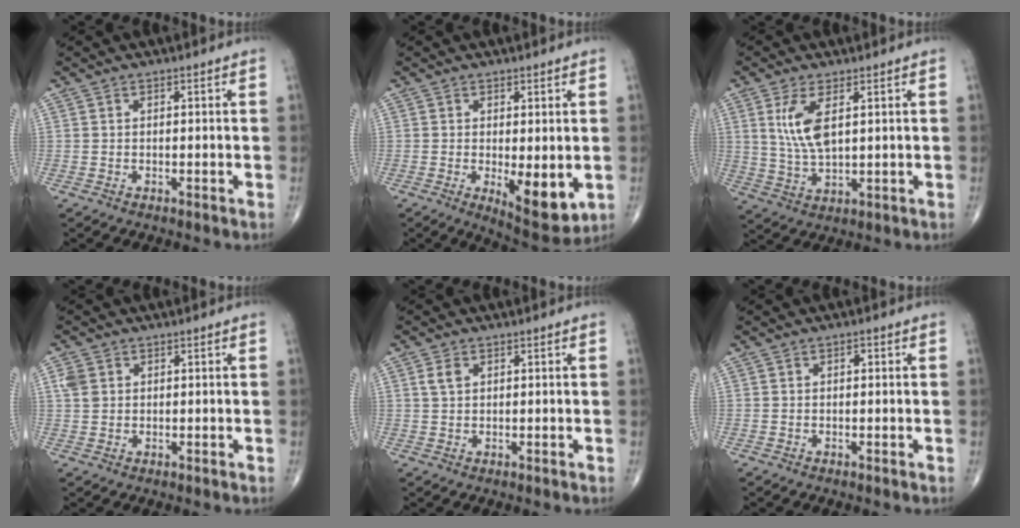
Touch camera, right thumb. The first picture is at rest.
{"total": 8.6, "force": [-1.5, 3.3, 7.8], "torque": [-0.101, -0.024, -0.013]}
{"total": 7.6, "force": [2.5, 3.1, 6.5], "torque": [-0.135, -0.012, 0.058]}
{"total": 2.8, "force": [0.9, 2.2, 1.4], "torque": [-0.026, 0.002, 0.020]}
{"total": 2.3, "force": [0.9, 1.5, 1.5], "torque": [-0.027, 0.003, 0.019]}
{"total": 0.8, "force": [0.2, 0.5, 0.6], "torque": [-0.004, 0.003, 0.000]}